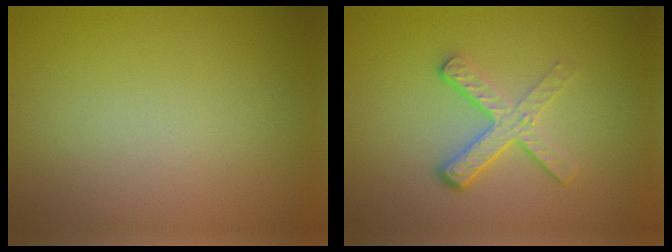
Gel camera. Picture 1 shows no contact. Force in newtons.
{"total": 4.2, "press": 2.7, "slide": 3.3}